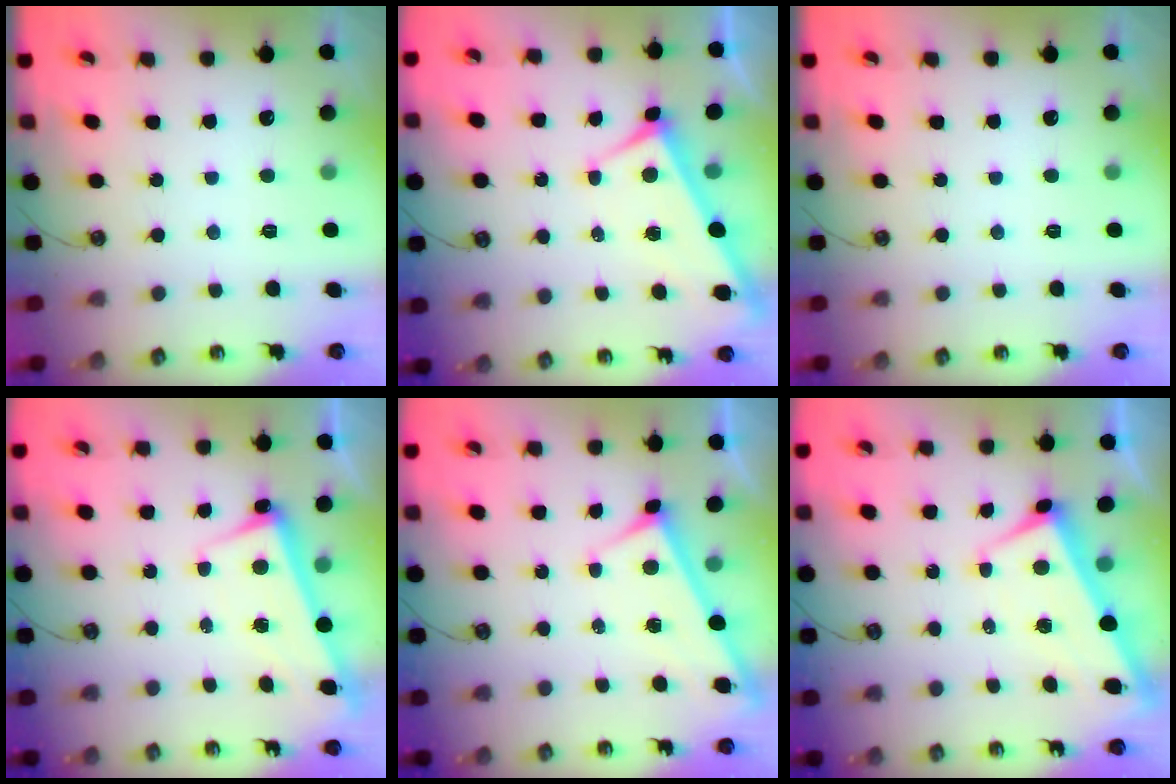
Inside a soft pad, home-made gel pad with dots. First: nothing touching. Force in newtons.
{"total": 3.8, "press": 3.7, "slide": 0.4}
{"total": 0.0}
{"total": 2.7, "press": 2.5, "slide": 0.9}
{"total": 3.1, "press": 3.0, "slide": 0.3}
{"total": 0.9, "press": 0.2, "slide": 0.9}